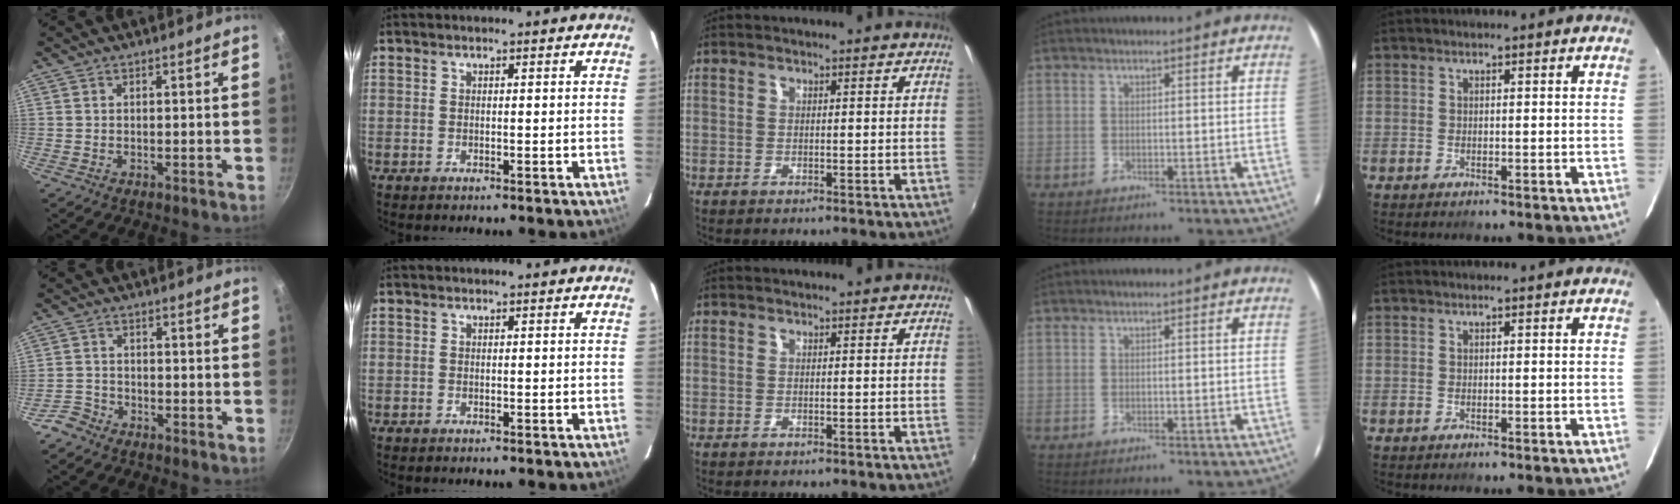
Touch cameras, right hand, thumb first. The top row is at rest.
{"thumb": {"total": 3.3, "force": [-2.7, 1.8, 0.7], "torque": [-0.011, 0.030, -0.054]}}